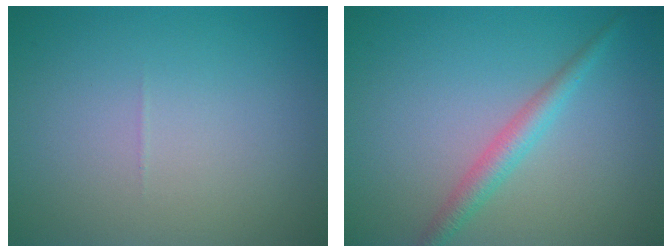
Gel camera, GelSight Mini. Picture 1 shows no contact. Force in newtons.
{"total": 2.3, "press": 2.3, "slide": 0.1}